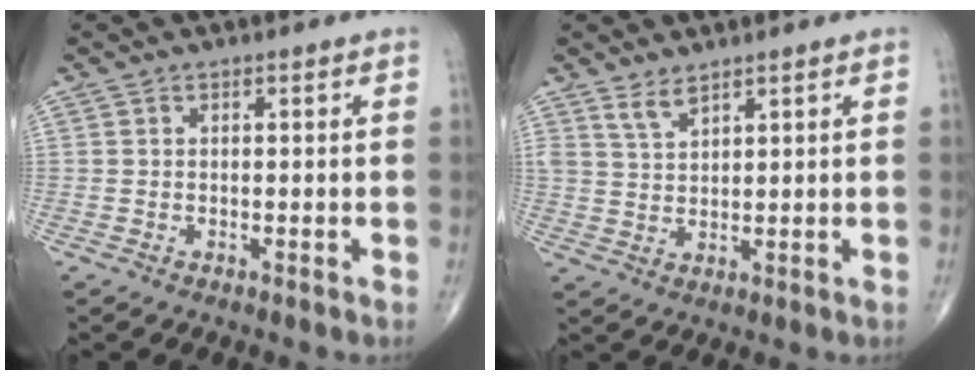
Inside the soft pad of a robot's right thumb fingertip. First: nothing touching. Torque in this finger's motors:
{"motor_torque": [-0.31, -0.15, 0.38, 0.28, 0.03]}